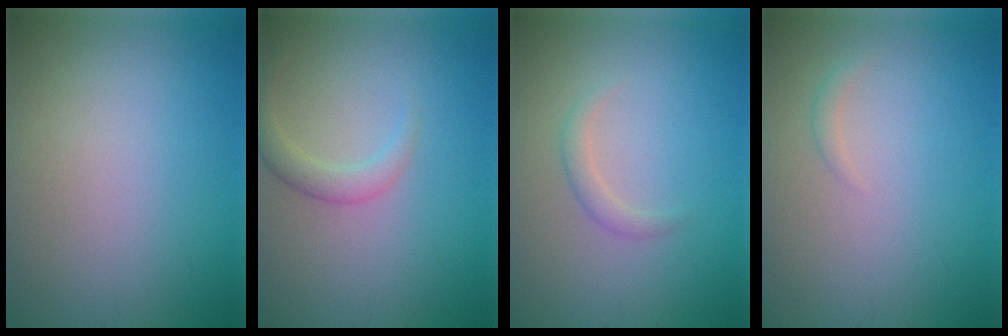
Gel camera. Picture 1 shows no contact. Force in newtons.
{"total": 2.0, "press": 2.0, "slide": 0.0}
{"total": 1.3, "press": 1.3, "slide": 0.1}
{"total": 0.7, "press": 0.7, "slide": 0.1}